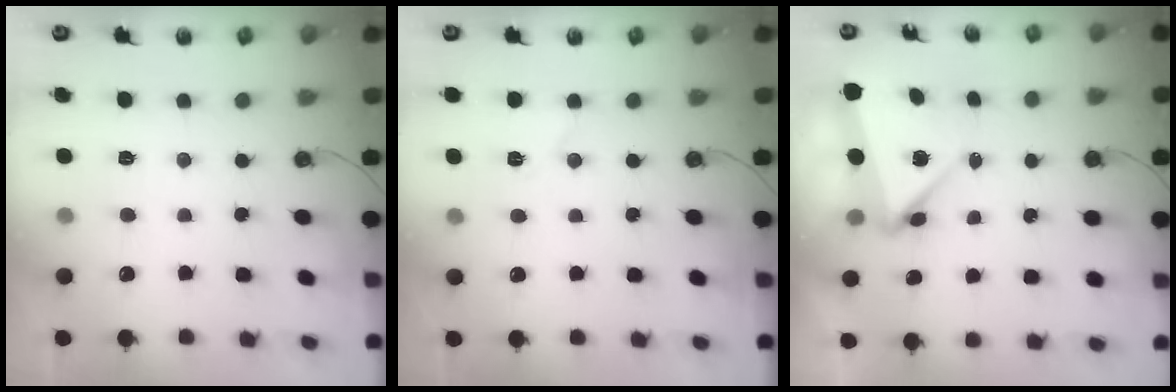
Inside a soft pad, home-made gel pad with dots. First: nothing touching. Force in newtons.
{"total": 4.5, "press": 4.0, "slide": 2.0}
{"total": 5.4, "press": 5.2, "slide": 1.2}